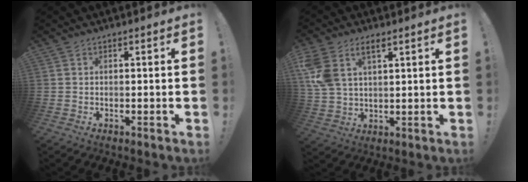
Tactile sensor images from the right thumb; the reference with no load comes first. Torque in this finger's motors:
{"motor_torque": [1.08, 1.16, 0.37, -0.06, 0.09]}